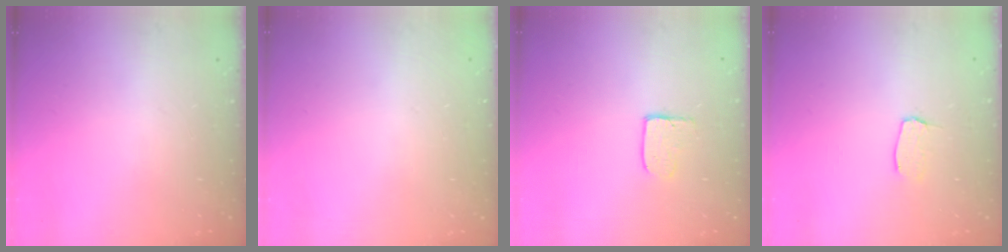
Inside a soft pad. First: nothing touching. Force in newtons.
{"total": 0.0}
{"total": 4.0, "press": 4.0, "slide": 0.4}
{"total": 3.7, "press": 3.7, "slide": 0.3}